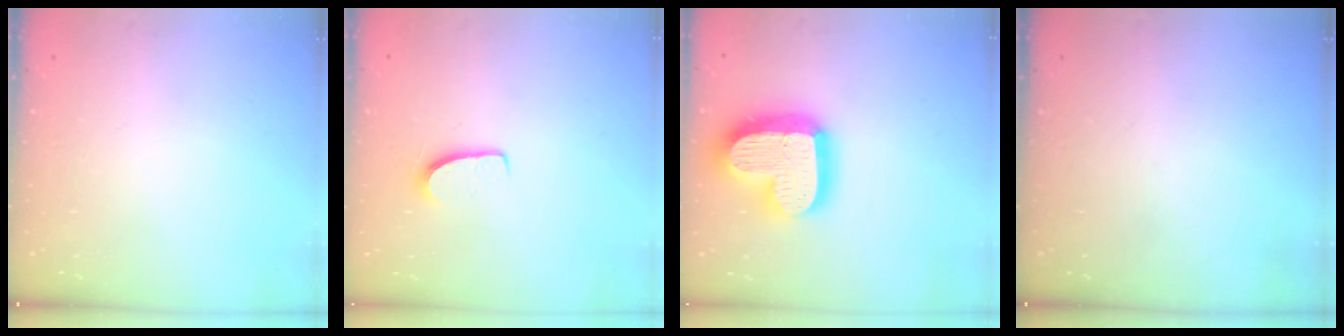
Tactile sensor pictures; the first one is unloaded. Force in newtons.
{"total": 5.8, "press": 5.8, "slide": 0.5}
{"total": 22.4, "press": 22.4, "slide": 1.9}
{"total": 0.0}